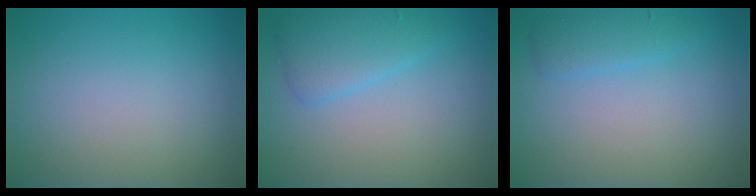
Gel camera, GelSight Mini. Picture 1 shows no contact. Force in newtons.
{"total": 2.9, "press": 2.9, "slide": 0.1}
{"total": 1.8, "press": 1.8, "slide": 0.2}